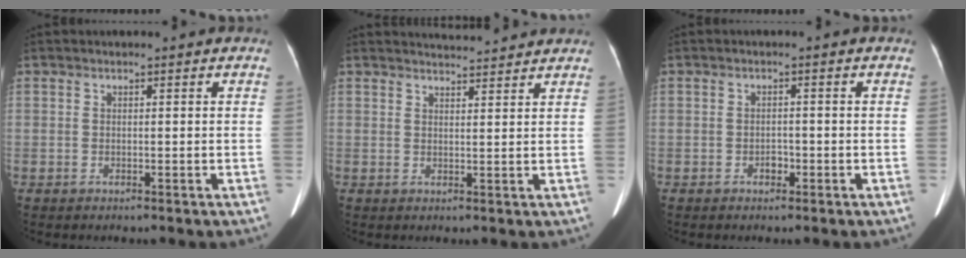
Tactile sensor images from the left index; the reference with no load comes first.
{"total": 5.1, "force": [5.1, -0.1, 0.7], "torque": [-0.018, 0.018, 0.066]}
{"total": 1.4, "force": [-0.8, 0.9, 0.7], "torque": [-0.009, 0.004, -0.011]}